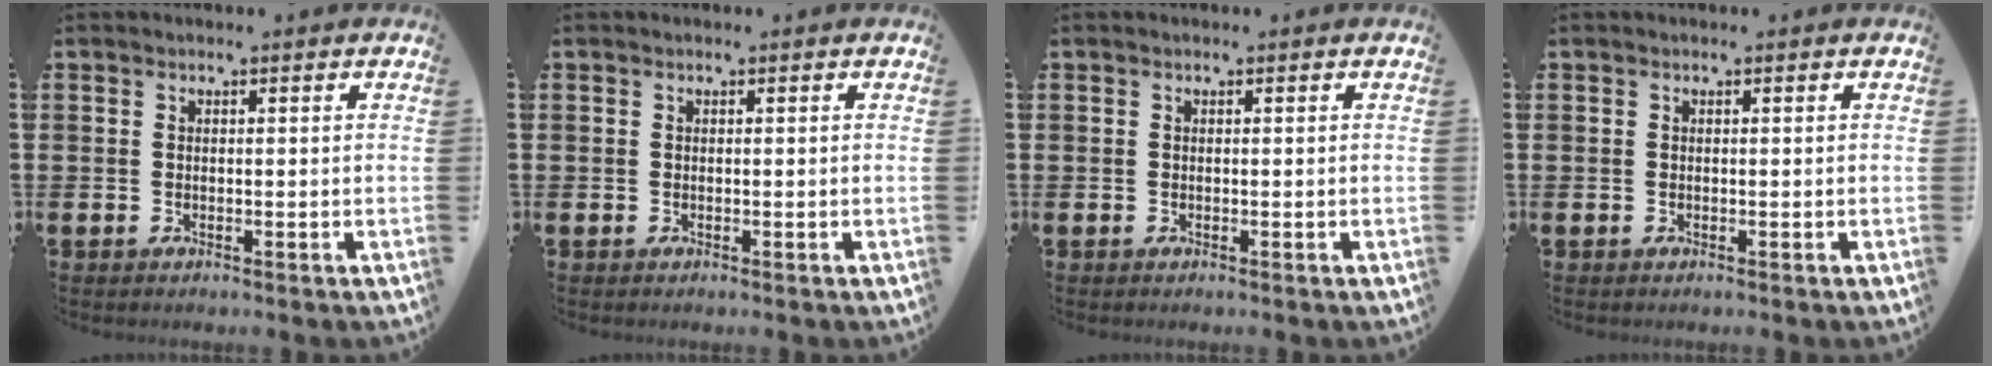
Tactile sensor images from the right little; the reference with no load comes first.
{"total": 0.0}
{"total": 0.0}
{"total": 0.0}